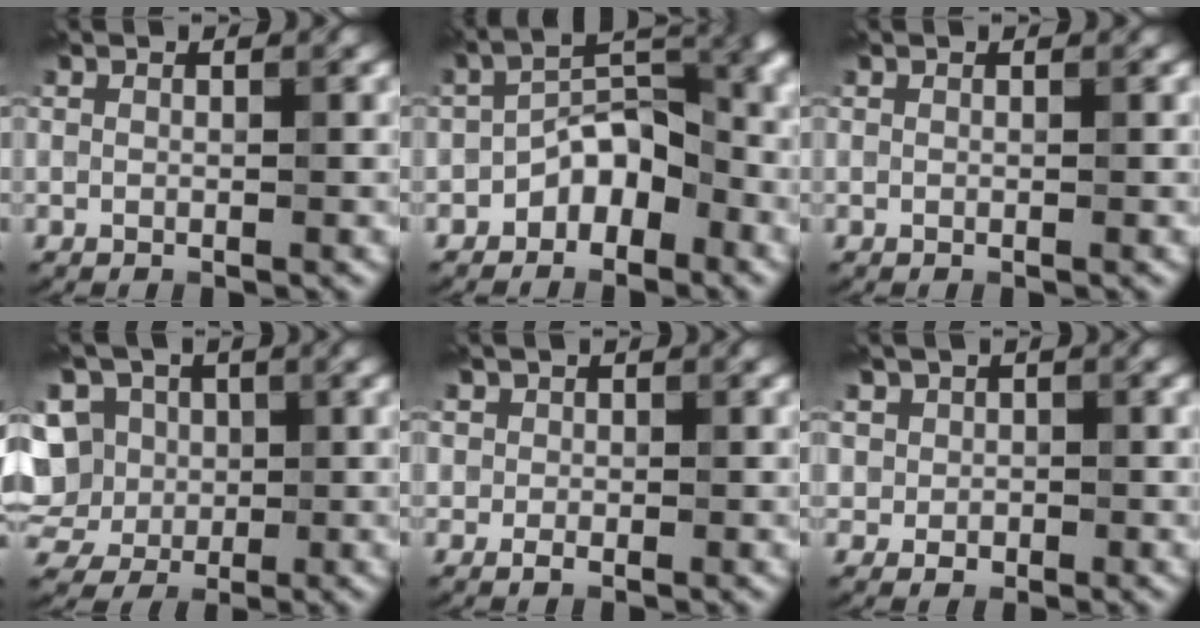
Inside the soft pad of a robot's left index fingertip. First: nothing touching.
{"total": 5.6, "force": [-2.8, 3.1, 3.7], "torque": [-0.042, 0.017, -0.058]}
{"total": 0.0}
{"total": 12.6, "force": [2.8, 10.8, 6.0], "torque": [-0.138, 0.044, 0.021]}
{"total": 1.3, "force": [-0.1, 1.3, 0.4], "torque": [0.000, -0.001, -0.009]}
{"total": 2.6, "force": [0.5, 2.4, 0.6], "torque": [0.006, 0.001, 0.002]}